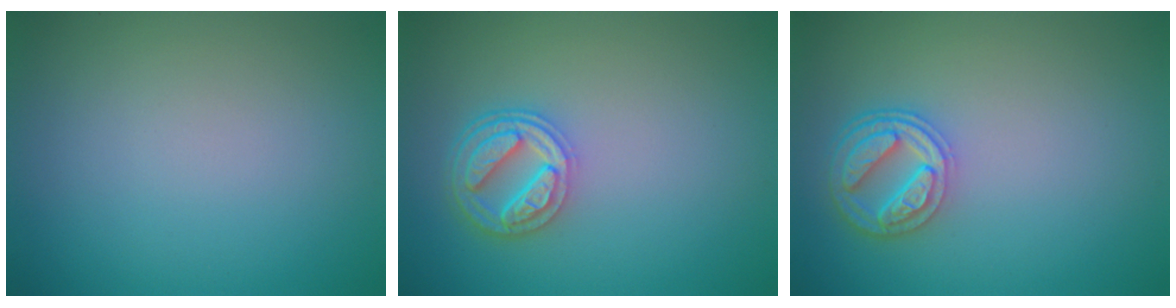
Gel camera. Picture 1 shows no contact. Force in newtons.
{"total": 4.5, "press": 3.5, "slide": 2.8}
{"total": 4.2, "press": 3.4, "slide": 2.4}